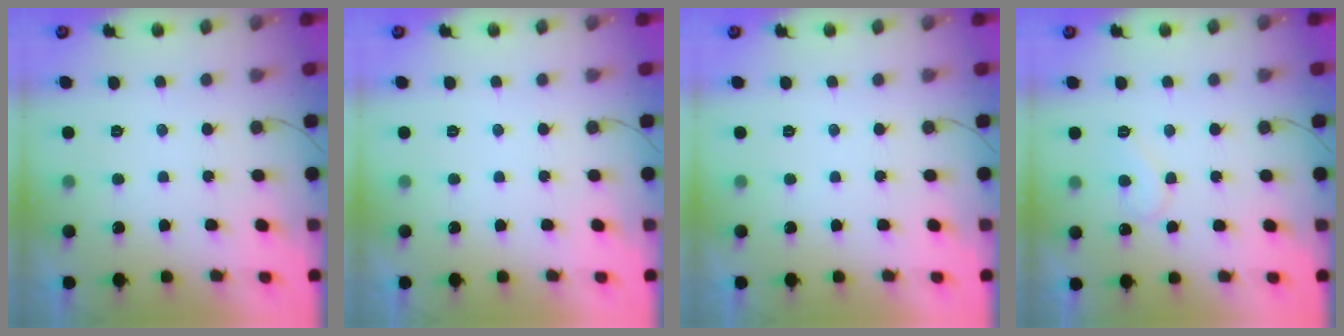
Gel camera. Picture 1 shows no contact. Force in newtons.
{"total": 0.0}
{"total": 0.0}
{"total": 5.7, "press": 5.7, "slide": 0.6}